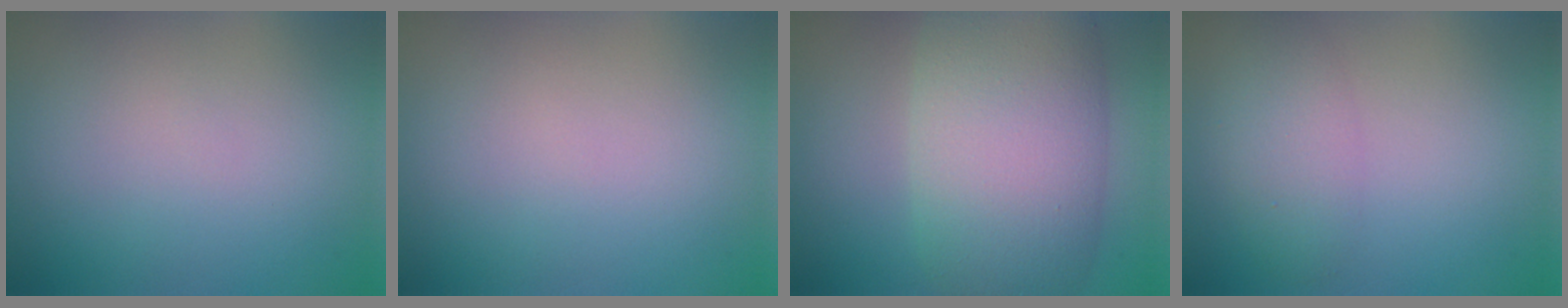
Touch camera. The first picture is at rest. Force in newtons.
{"total": 0.0}
{"total": 11.3, "press": 11.3, "slide": 0.6}
{"total": 3.0, "press": 3.0, "slide": 0.1}